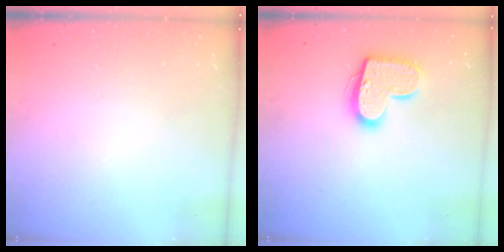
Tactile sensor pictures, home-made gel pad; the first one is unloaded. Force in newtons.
{"total": 15.7, "press": 15.6, "slide": 0.9}